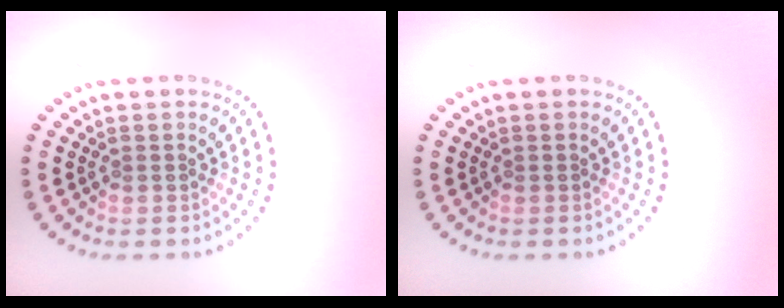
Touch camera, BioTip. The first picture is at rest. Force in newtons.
{"total": 0.0}